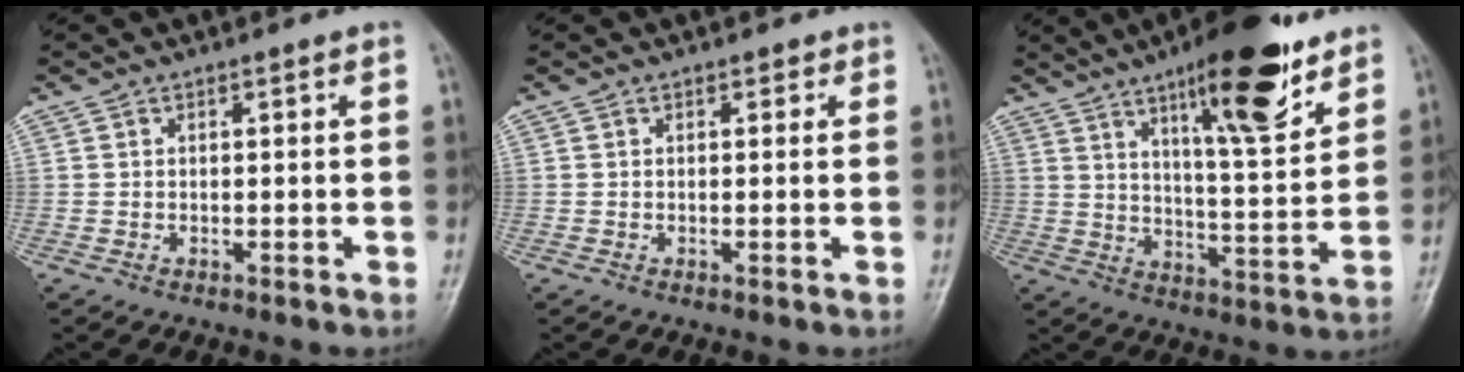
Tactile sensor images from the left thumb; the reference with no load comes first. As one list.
[{"total": 0.7, "force": [0.4, 0.6, 0.2], "torque": [0.005, -0.001, 0.001]}, {"total": 17.5, "force": [10.7, 4.4, 13.1], "torque": [-0.170, -0.060, 0.168]}]